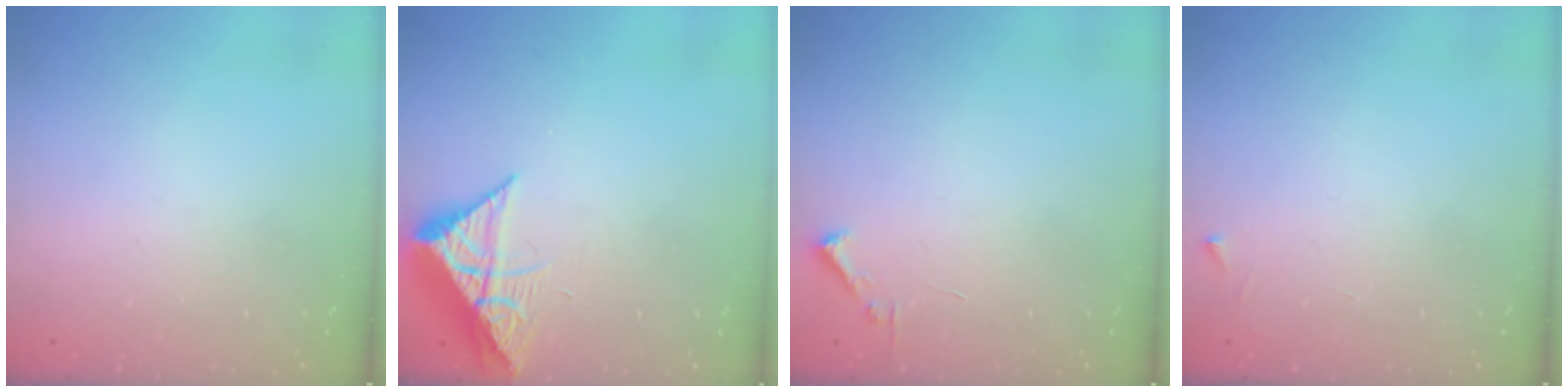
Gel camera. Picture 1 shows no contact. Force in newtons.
{"total": 8.1, "press": 8.1, "slide": 0.3}
{"total": 1.7, "press": 1.7, "slide": 0.2}
{"total": 2.5, "press": 2.5, "slide": 0.3}